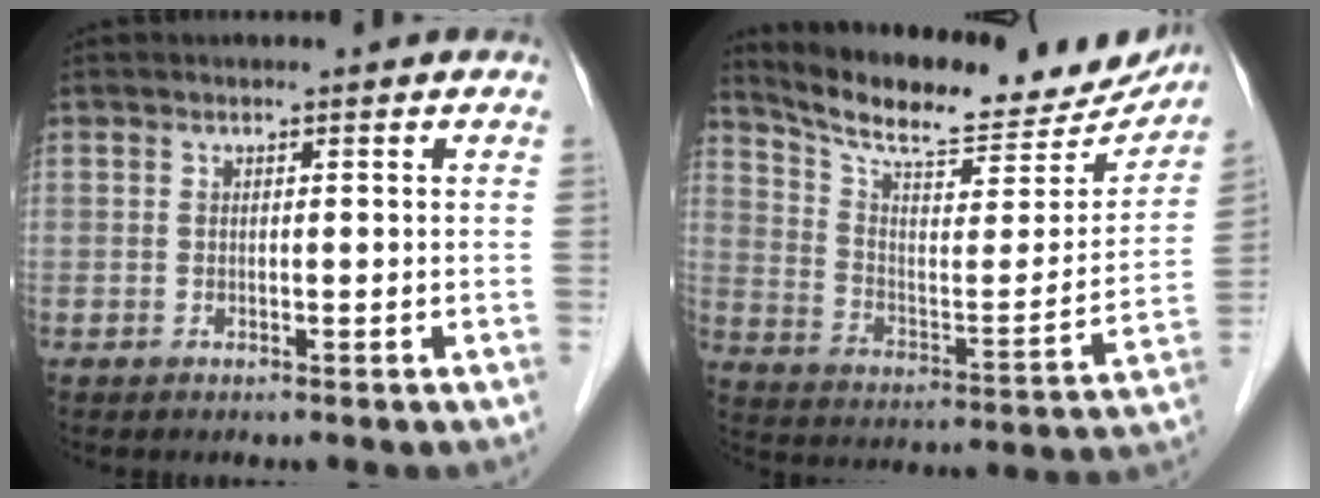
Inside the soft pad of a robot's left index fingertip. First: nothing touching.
{"total": 22.3, "force": [20.4, 4.9, 7.6], "torque": [-0.117, -0.036, 0.286]}